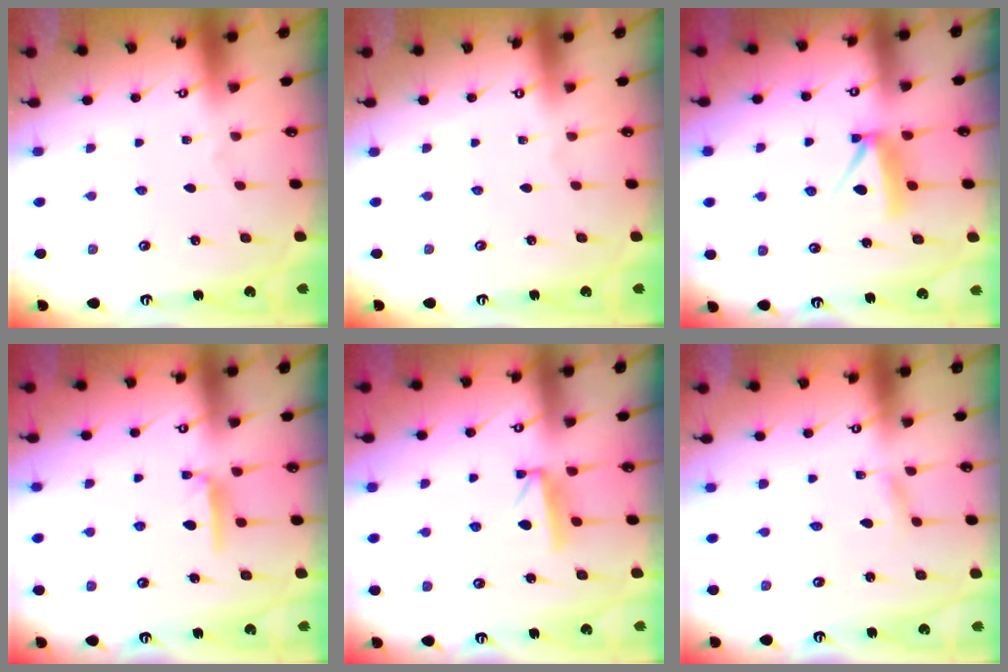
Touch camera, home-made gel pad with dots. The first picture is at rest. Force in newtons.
{"total": 0.6, "press": 0.5, "slide": 0.4}
{"total": 7.8, "press": 7.8, "slide": 0.7}
{"total": 6.5, "press": 6.5, "slide": 0.7}
{"total": 8.0, "press": 8.0, "slide": 0.6}
{"total": 2.1, "press": 2.1, "slide": 0.2}